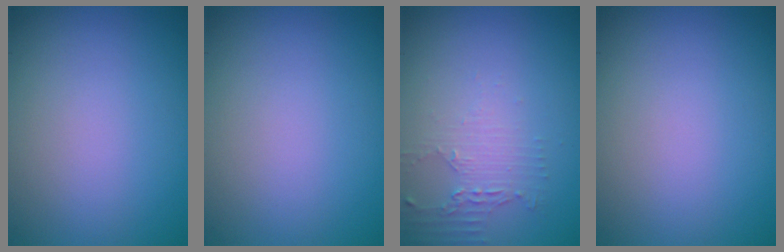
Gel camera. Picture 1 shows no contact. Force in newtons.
{"total": 0.0}
{"total": 2.3, "press": 1.6, "slide": 1.6}
{"total": 0.0}